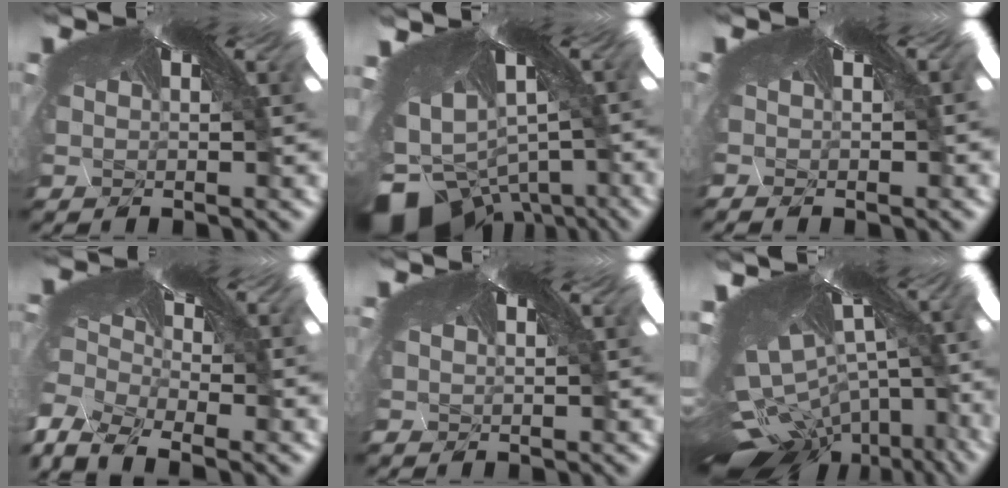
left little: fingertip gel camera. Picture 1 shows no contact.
{"total": 8.8, "force": [-8.5, 2.1, 0.2], "torque": [-0.044, -0.118, -0.096]}
{"total": 1.1, "force": [-0.5, -0.7, -0.7], "torque": [0.011, 0.000, -0.006]}
{"total": 12.1, "force": [-11.9, 0.2, 2.1], "torque": [-0.040, -0.055, -0.176]}
{"total": 0.0}
{"total": 9.4, "force": [-9.4, 0.2, -0.3], "torque": [-0.026, -0.094, -0.114]}